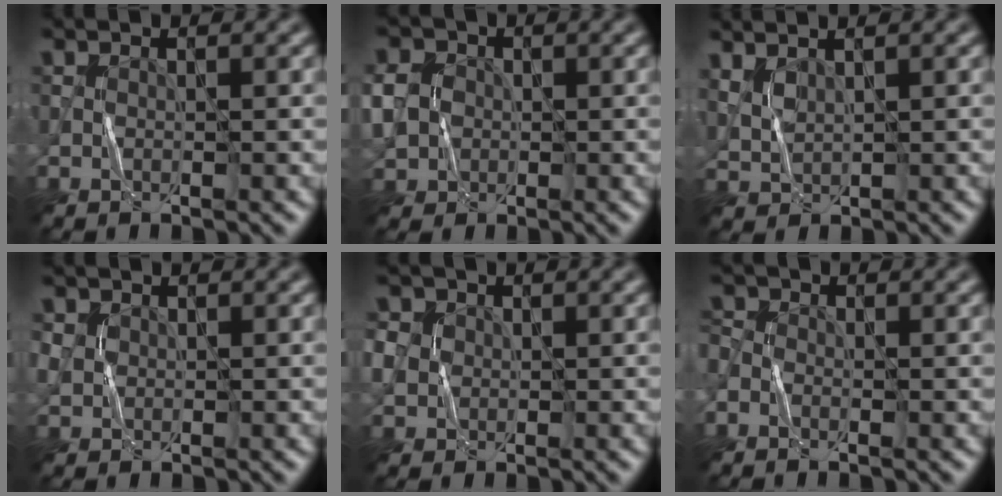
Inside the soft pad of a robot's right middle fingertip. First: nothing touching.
{"total": 5.3, "force": [-0.2, 4.7, 2.4], "torque": [-0.059, 0.011, -0.021]}
{"total": 2.2, "force": [1.8, 0.6, 1.1], "torque": [-0.026, 0.007, 0.038]}
{"total": 1.5, "force": [0.3, 1.3, 0.5], "torque": [-0.012, 0.002, 0.003]}
{"total": 3.6, "force": [0.3, 3.3, 1.5], "torque": [-0.050, 0.018, 0.001]}
{"total": 1.8, "force": [-0.8, 1.4, 0.7], "torque": [-0.019, 0.005, -0.026]}